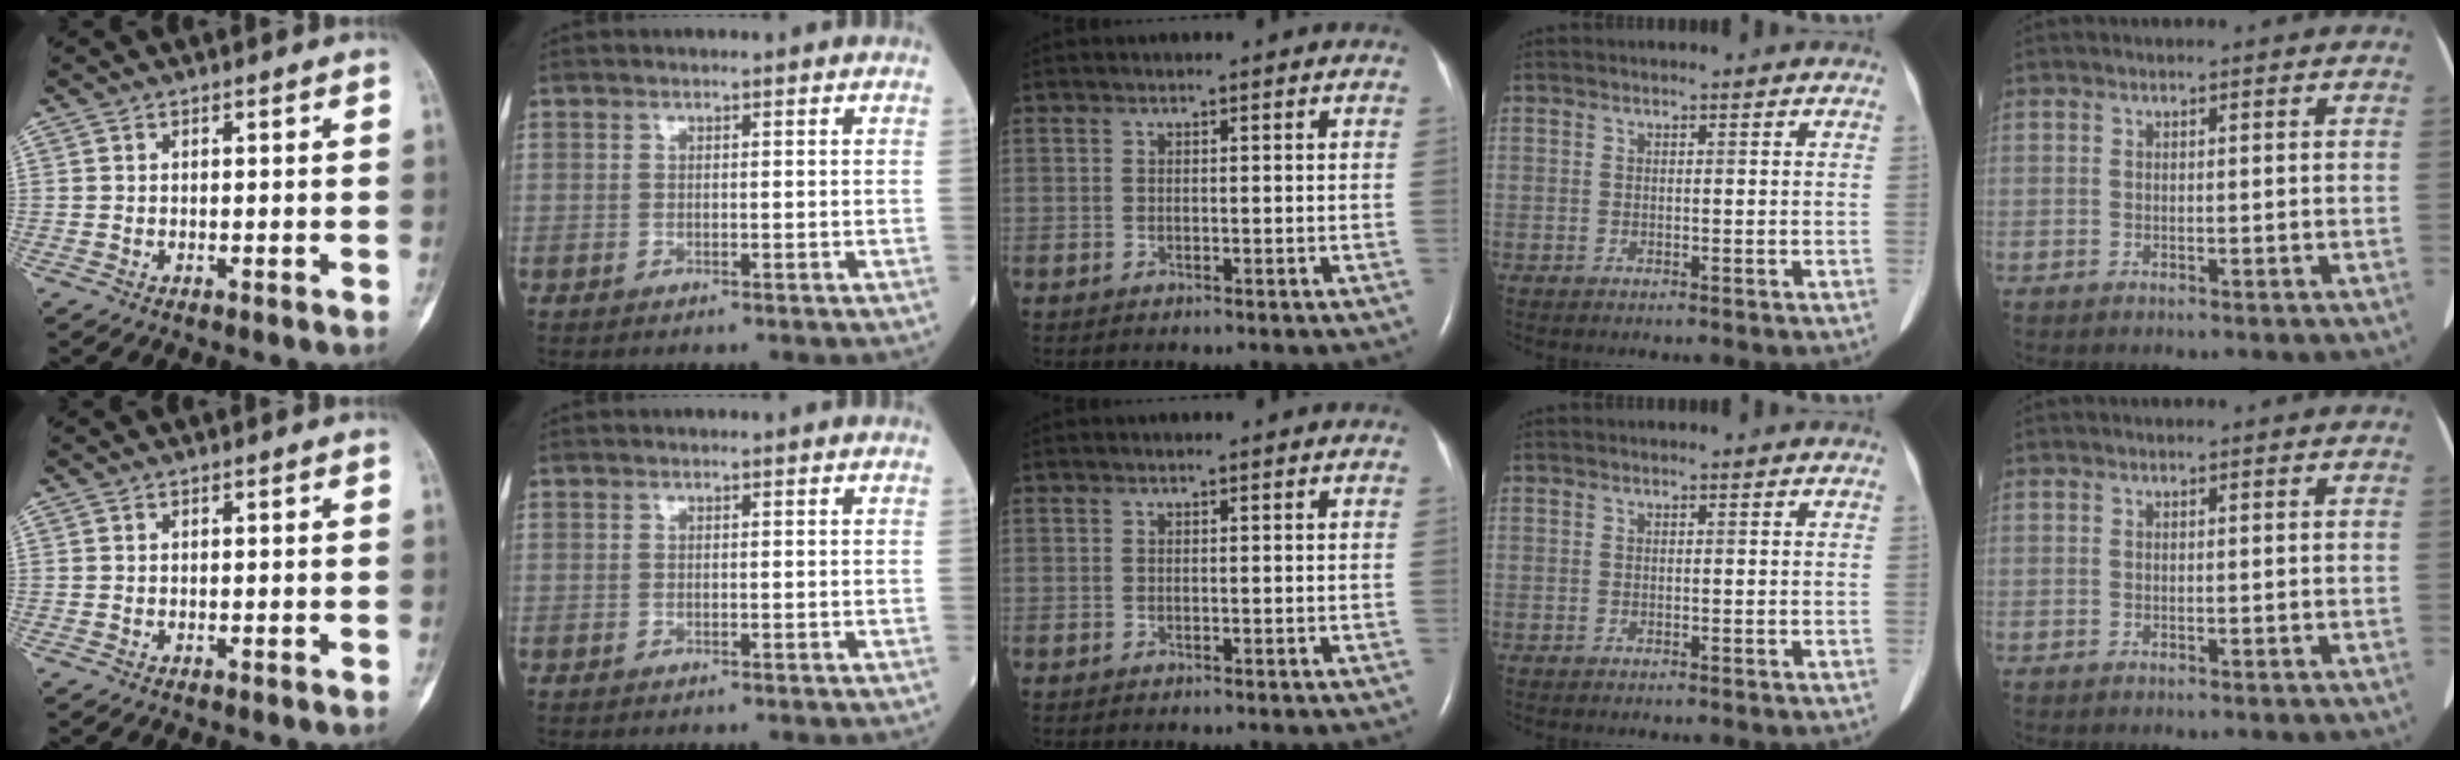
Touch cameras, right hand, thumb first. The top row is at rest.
{}